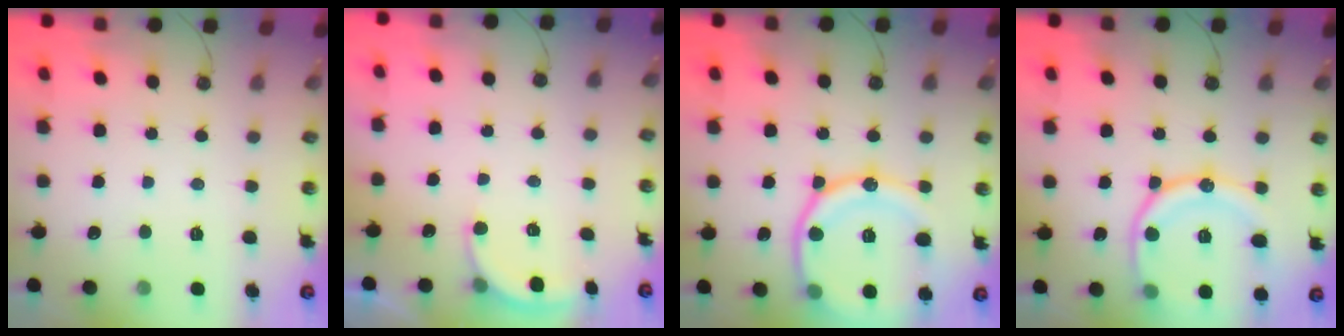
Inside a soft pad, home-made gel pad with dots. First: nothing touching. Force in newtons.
{"total": 3.0, "press": 2.9, "slide": 0.7}
{"total": 19.3, "press": 19.2, "slide": 2.1}
{"total": 17.4, "press": 17.3, "slide": 2.0}